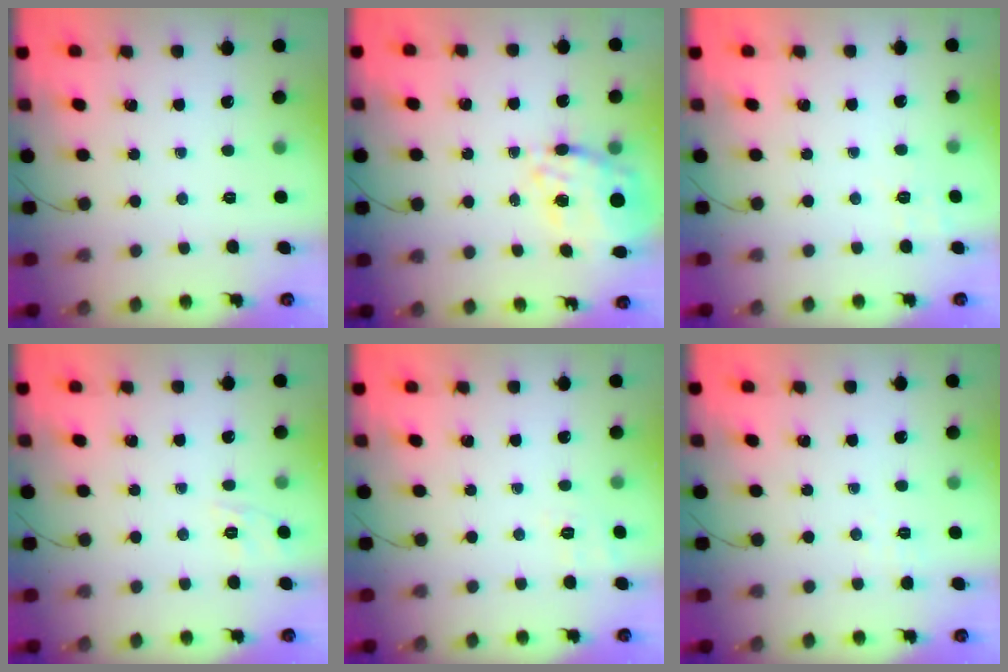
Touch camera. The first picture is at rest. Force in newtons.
{"total": 11.2, "press": 10.4, "slide": 4.3}
{"total": 2.3, "press": 1.5, "slide": 1.8}
{"total": 1.7, "press": 0.4, "slide": 1.6}
{"total": 2.5, "press": 1.3, "slide": 2.2}
{"total": 1.4, "press": 0.5, "slide": 1.3}